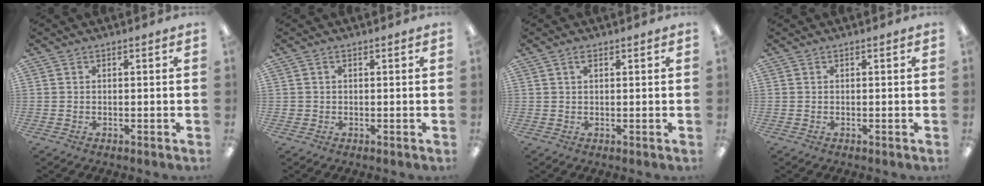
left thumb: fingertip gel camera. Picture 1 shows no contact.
{"total": 0.9, "force": [0.2, 0.7, 0.4], "torque": [-0.009, 0.005, 0.003]}
{"total": 1.7, "force": [0.9, 0.7, 1.2], "torque": [-0.019, 0.000, 0.014]}
{"total": 0.0}